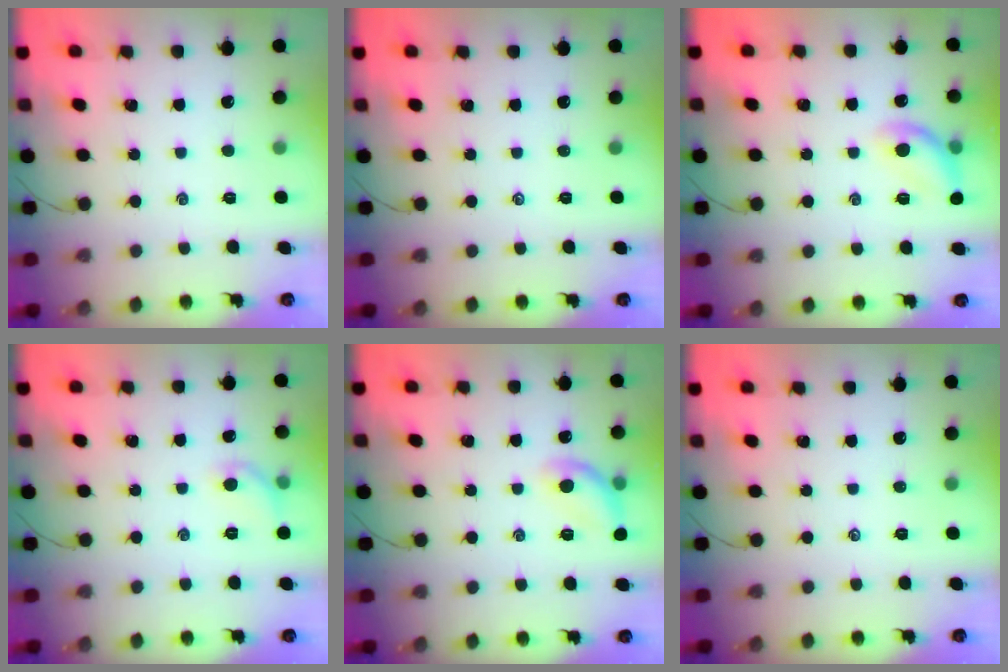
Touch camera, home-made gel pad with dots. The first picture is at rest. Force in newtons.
{"total": 0.0}
{"total": 11.3, "press": 11.2, "slide": 1.6}
{"total": 5.5, "press": 5.4, "slide": 1.4}
{"total": 10.6, "press": 10.5, "slide": 1.5}
{"total": 0.0}